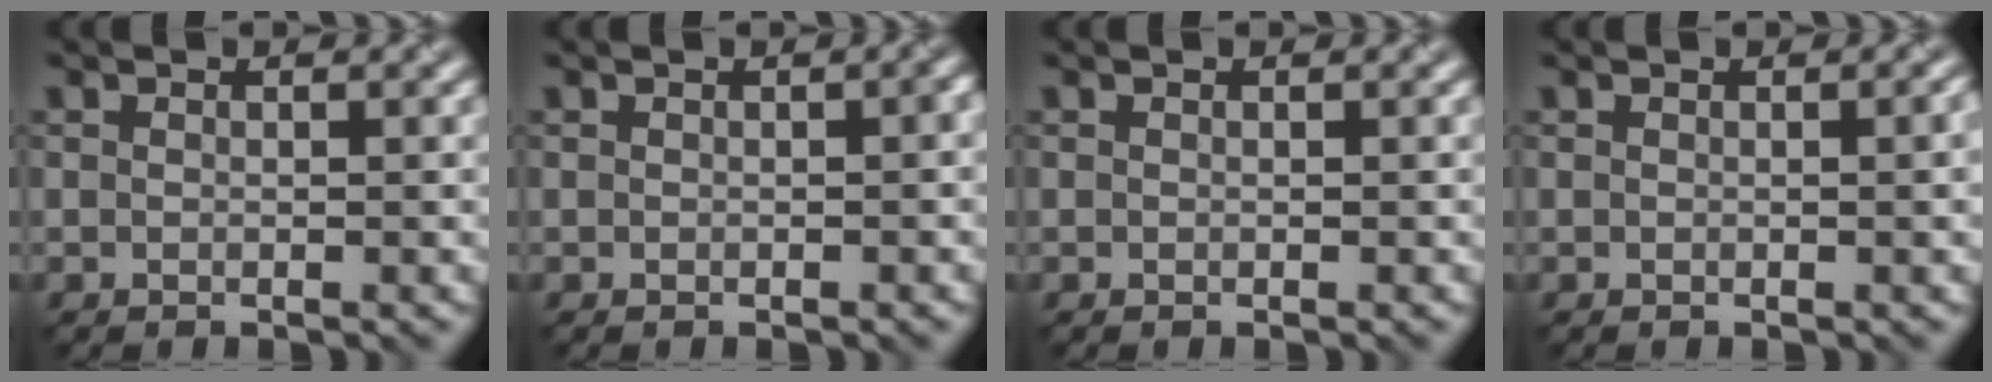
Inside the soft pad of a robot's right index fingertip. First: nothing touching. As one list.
[{"total": 0.8, "force": [-0.1, 0.1, 0.8], "torque": [-0.009, 0.004, 0.002]}, {"total": 0.0}, {"total": 2.0, "force": [0.1, 0.6, 1.9], "torque": [-0.018, 0.005, -0.001]}]